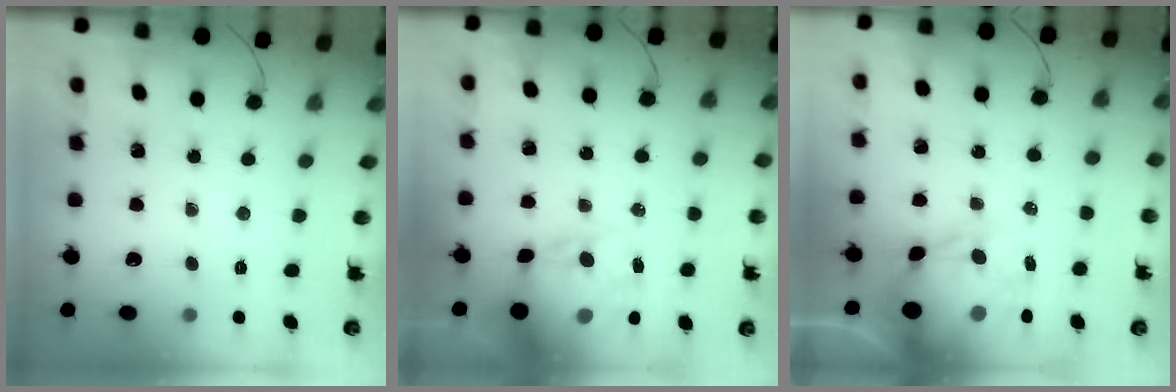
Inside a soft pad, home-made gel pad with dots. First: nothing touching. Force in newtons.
{"total": 14.9, "press": 14.6, "slide": 3.1}
{"total": 15.9, "press": 15.4, "slide": 3.8}